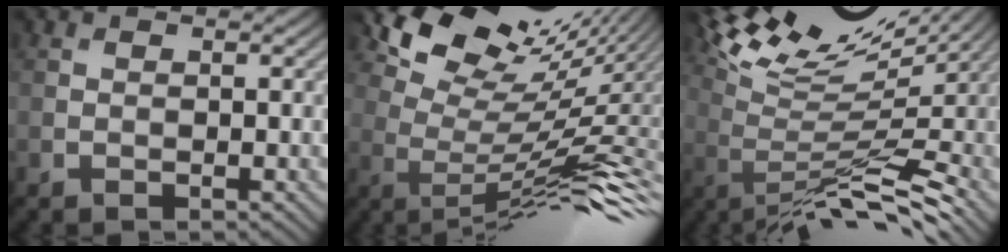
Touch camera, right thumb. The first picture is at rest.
{"total": 14.1, "force": [7.7, 4.6, 10.8], "torque": [-0.165, 0.009, 0.143]}
{"total": 11.6, "force": [4.5, 2.7, 10.4], "torque": [-0.181, 0.016, 0.098]}